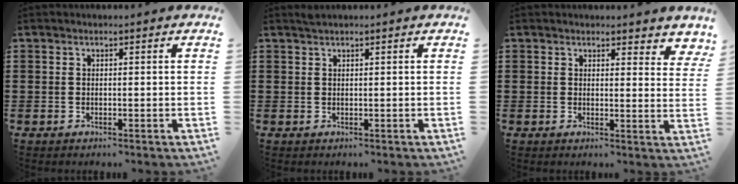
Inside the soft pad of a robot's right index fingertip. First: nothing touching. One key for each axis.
{"total": 0.6, "fx": 0.5, "fy": 0.0, "fz": 0.2, "tx": -0.007, "ty": -0.002, "tz": 0.011}
{"total": 2.5, "fx": 2.3, "fy": 0.8, "fz": 0.4, "tx": 0.001, "ty": -0.004, "tz": 0.041}